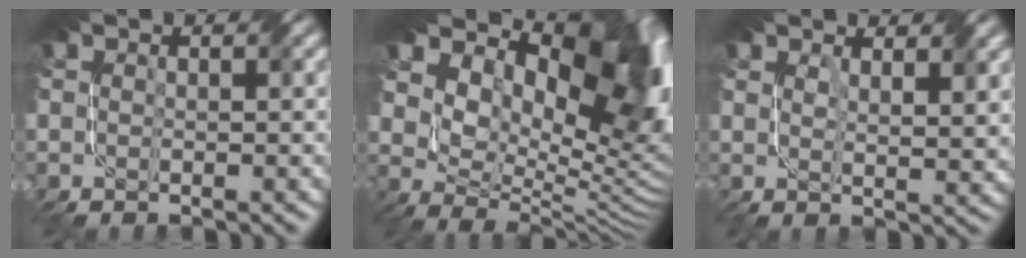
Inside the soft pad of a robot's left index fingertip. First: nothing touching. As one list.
[{"total": 16.0, "force": [7.2, 9.2, 10.9], "torque": [-0.165, 0.038, 0.128]}, {"total": 3.8, "force": [2.6, 1.2, 2.5], "torque": [-0.042, -0.001, 0.043]}]